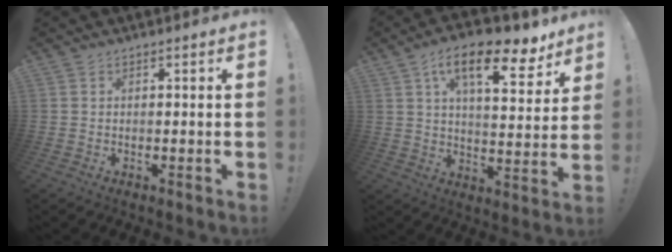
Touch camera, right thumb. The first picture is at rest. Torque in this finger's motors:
{"motor_torque": [0.68, 1.67, 0.18, 0.24, 0.30]}